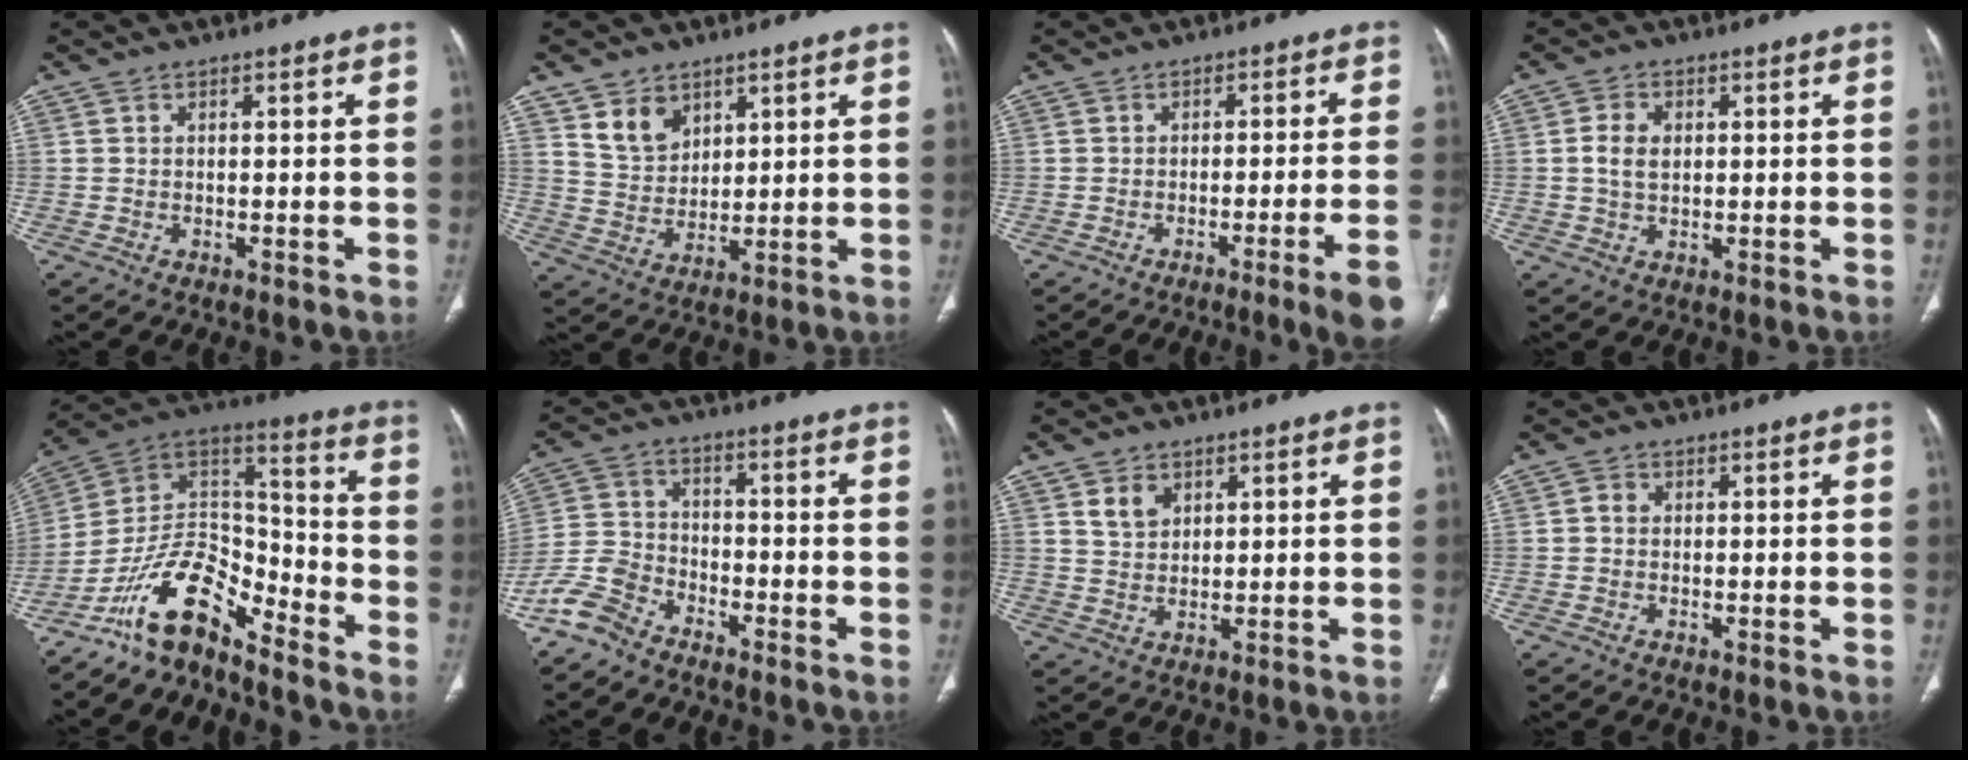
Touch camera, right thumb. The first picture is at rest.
{"total": 7.5, "force": [4.4, 5.2, 3.1], "torque": [-0.032, -0.031, 0.093]}
{"total": 8.5, "force": [-4.6, -0.8, 7.1], "torque": [-0.100, 0.013, -0.065]}
{"total": 4.0, "force": [0.5, 2.7, 2.9], "torque": [-0.057, 0.003, 0.009]}
{"total": 13.6, "force": [-10.7, 5.0, 6.7], "torque": [-0.105, 0.107, -0.203]}
{"total": 7.4, "force": [-6.0, 3.7, 2.2], "torque": [-0.050, 0.028, -0.132]}
{"total": 4.4, "force": [2.3, 3.2, 2.0], "torque": [-0.019, -0.018, 0.048]}
{"total": 1.4, "force": [0.1, 1.3, 0.5], "torque": [-0.004, 0.003, 0.000]}